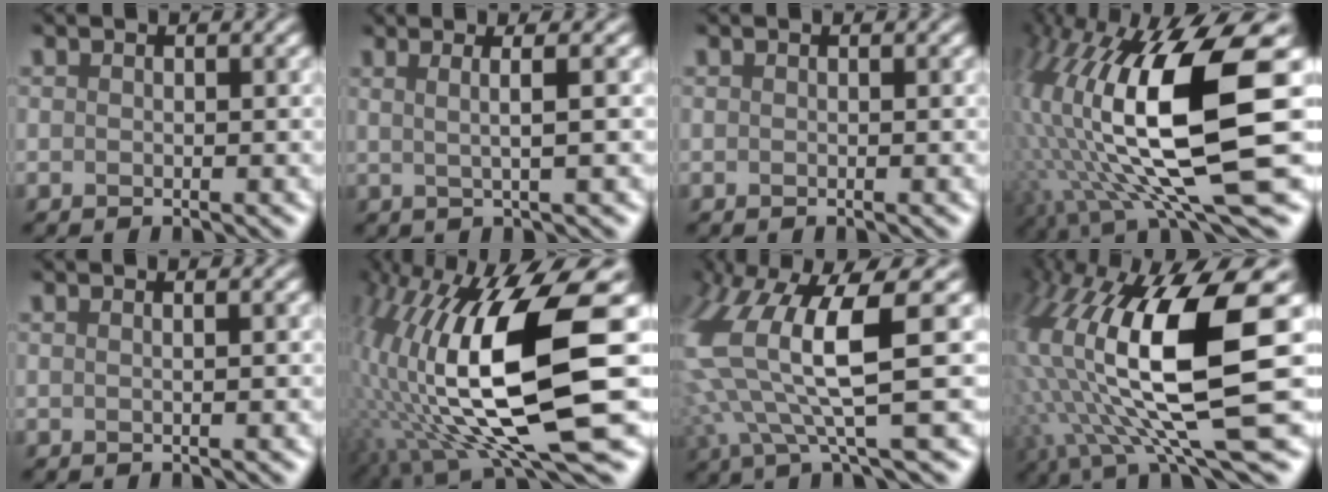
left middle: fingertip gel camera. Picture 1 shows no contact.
{"total": 2.6, "force": [1.0, 0.5, 2.4], "torque": [-0.035, 0.012, -0.007]}
{"total": 0.0}
{"total": 14.4, "force": [2.1, 4.1, 13.6], "torque": [-0.279, -0.007, 0.062]}
{"total": 1.9, "force": [0.8, 1.1, 1.3], "torque": [0.006, 0.010, -0.012]}
{"total": 14.0, "force": [0.6, 3.6, 13.5], "torque": [-0.273, -0.010, 0.034]}
{"total": 8.7, "force": [1.9, 1.9, 8.2], "torque": [-0.188, -0.004, 0.047]}
{"total": 12.8, "force": [2.7, 3.6, 12.0], "torque": [-0.258, -0.012, 0.068]}